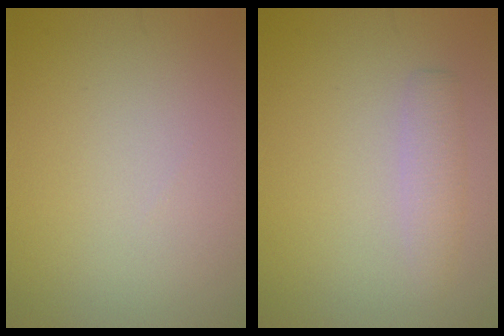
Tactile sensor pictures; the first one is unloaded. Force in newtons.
{"total": 2.0, "press": 2.0, "slide": 0.2}